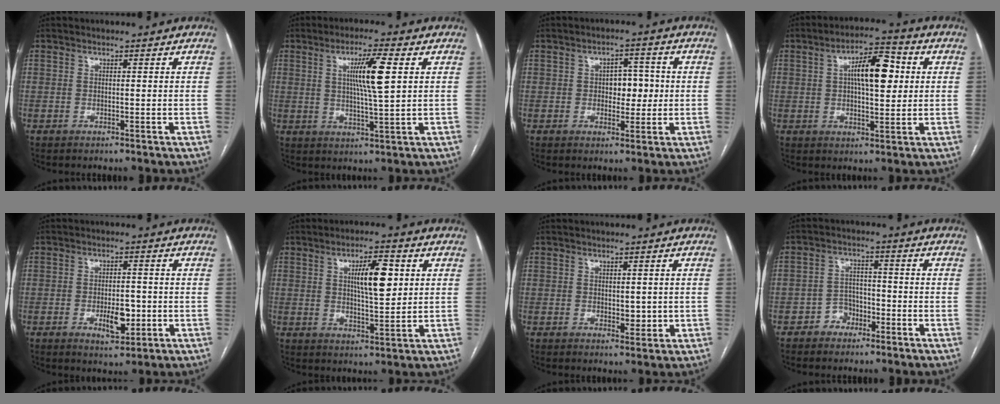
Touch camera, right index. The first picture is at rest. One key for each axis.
{"total": 8.0, "fx": 2.1, "fy": 0.0, "fz": 7.7, "tx": -0.138, "ty": -0.002, "tz": 0.037}
{"total": 5.0, "fx": 0.1, "fy": 2.9, "fz": 4.0, "tx": -0.052, "ty": 0.012, "tz": 0.005}
{"total": 9.7, "fx": 2.0, "fy": 3.3, "fz": 8.9, "tx": -0.147, "ty": 0.023, "tz": 0.029}
{"total": 5.3, "fx": -1.4, "fy": 2.2, "fz": 4.6, "tx": -0.072, "ty": -0.002, "tz": -0.014}
{"total": 8.0, "fx": 2.2, "fy": 1.9, "fz": 7.4, "tx": -0.122, "ty": 0.005, "tz": 0.039}
{"total": 2.8, "fx": 0.0, "fy": 1.6, "fz": 2.3, "tx": -0.028, "ty": -0.005, "tz": 0.007}
{"total": 4.1, "fx": -2.4, "fy": 3.2, "fz": 1.0, "tx": -0.010, "ty": 0.014, "tz": -0.044}